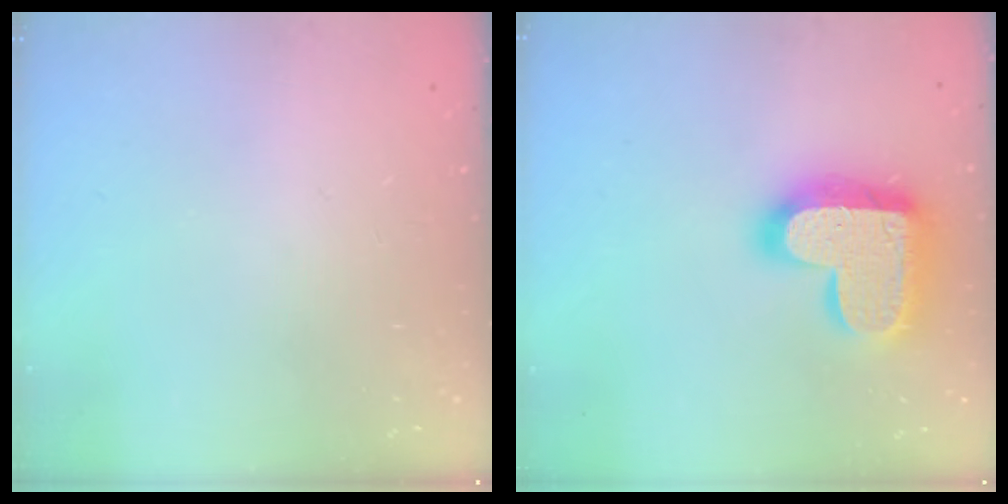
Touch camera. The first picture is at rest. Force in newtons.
{"total": 22.2, "press": 22.1, "slide": 1.5}